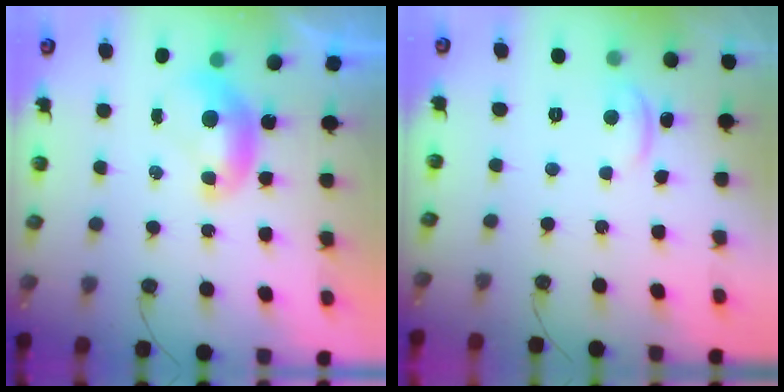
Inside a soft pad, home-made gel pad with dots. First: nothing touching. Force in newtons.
{"total": 0.8, "press": 0.6, "slide": 0.5}